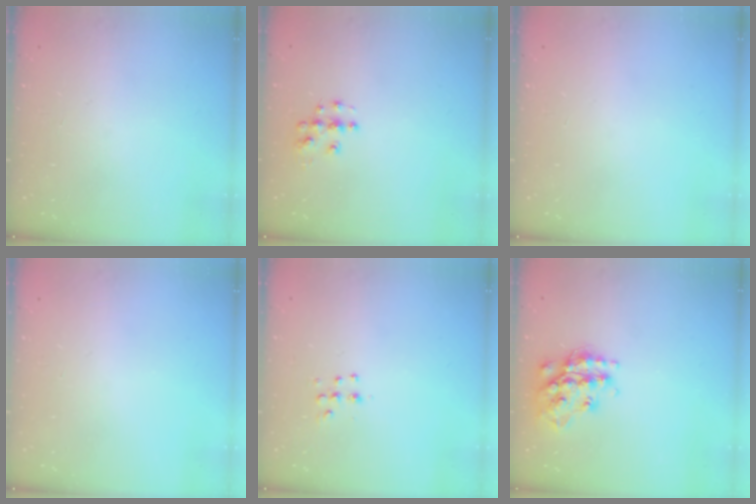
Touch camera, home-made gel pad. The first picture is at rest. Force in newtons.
{"total": 4.8, "press": 4.8, "slide": 0.3}
{"total": 0.0}
{"total": 0.0}
{"total": 5.2, "press": 5.1, "slide": 1.0}
{"total": 16.9, "press": 16.9, "slide": 1.2}